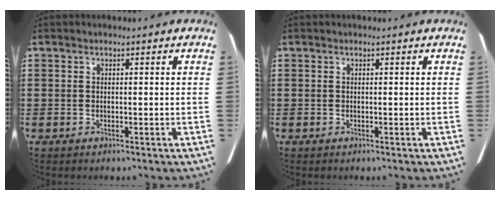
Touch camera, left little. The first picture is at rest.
{"total": 0.0}